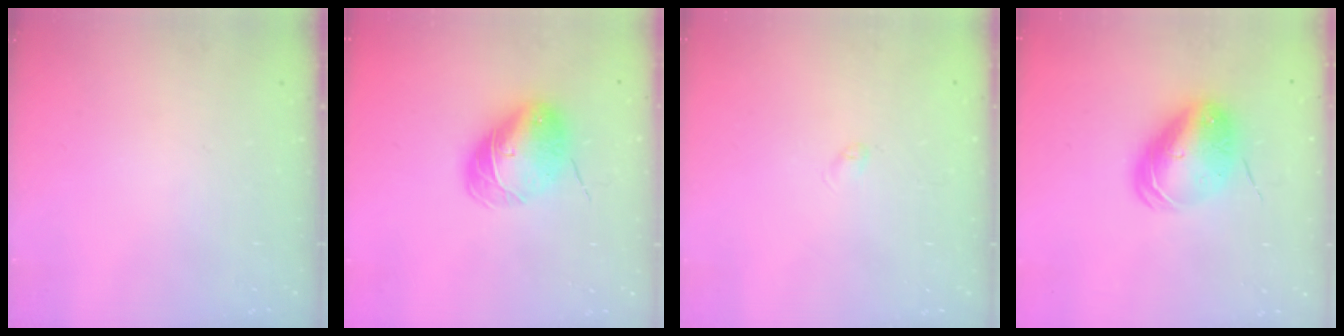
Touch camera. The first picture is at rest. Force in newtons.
{"total": 9.4, "press": 9.2, "slide": 1.8}
{"total": 2.5, "press": 2.5, "slide": 0.5}
{"total": 10.8, "press": 10.6, "slide": 2.3}